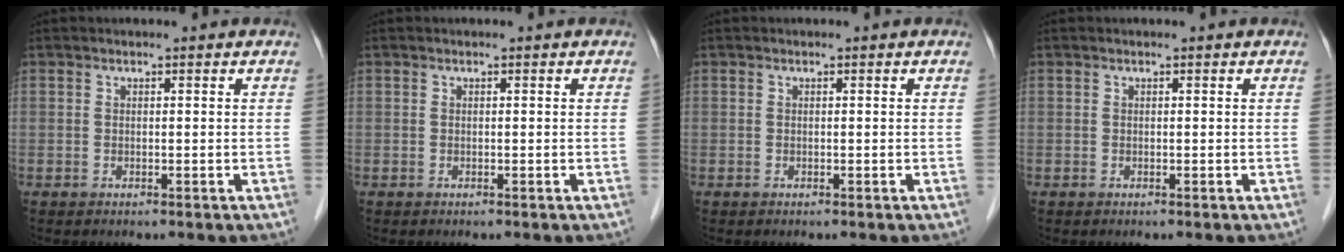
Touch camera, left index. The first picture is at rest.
{"total": 0.0}
{"total": 0.0}
{"total": 0.0}